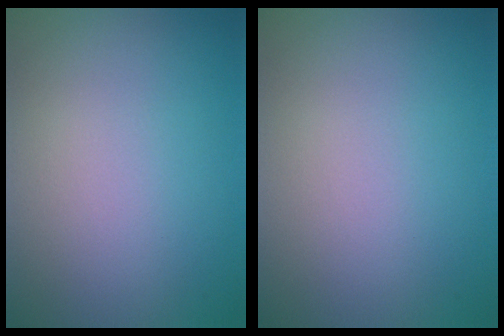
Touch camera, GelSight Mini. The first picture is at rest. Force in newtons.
{"total": 0.0}